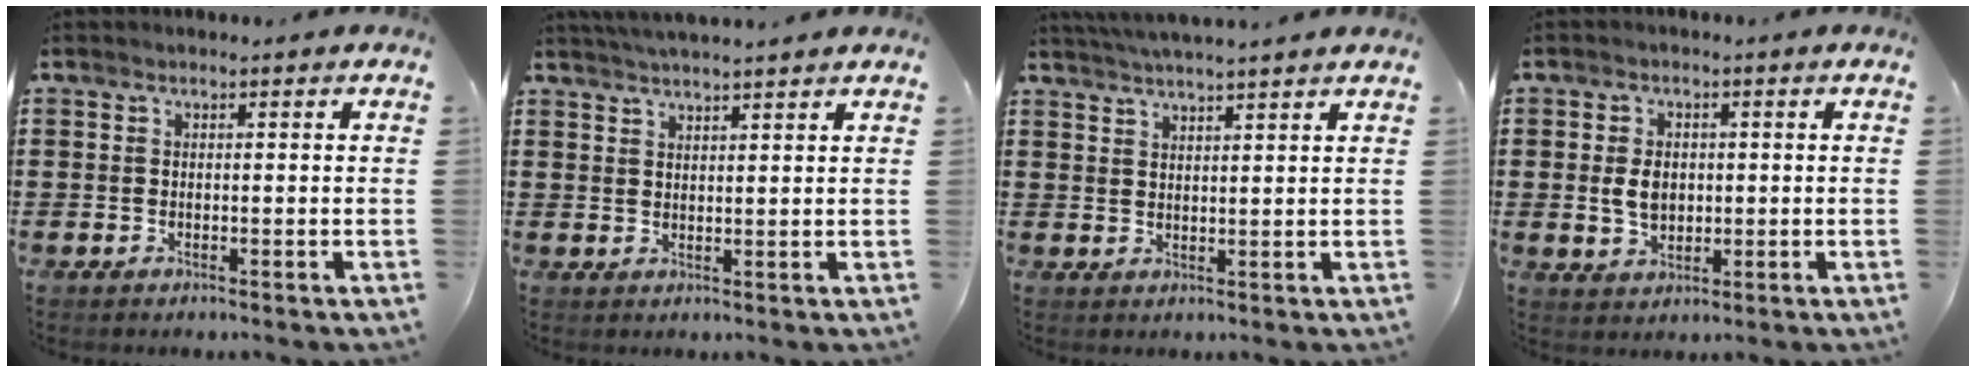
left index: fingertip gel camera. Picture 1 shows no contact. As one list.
[{"total": 2.2, "force": [2.1, -0.7, 0.1], "torque": [-0.006, -0.004, 0.039]}, {"total": 2.9, "force": [2.7, -1.0, 0.2], "torque": [-0.012, -0.009, 0.050]}, {"total": 3.5, "force": [0.3, 2.3, 2.6], "torque": [-0.062, 0.005, 0.002]}]